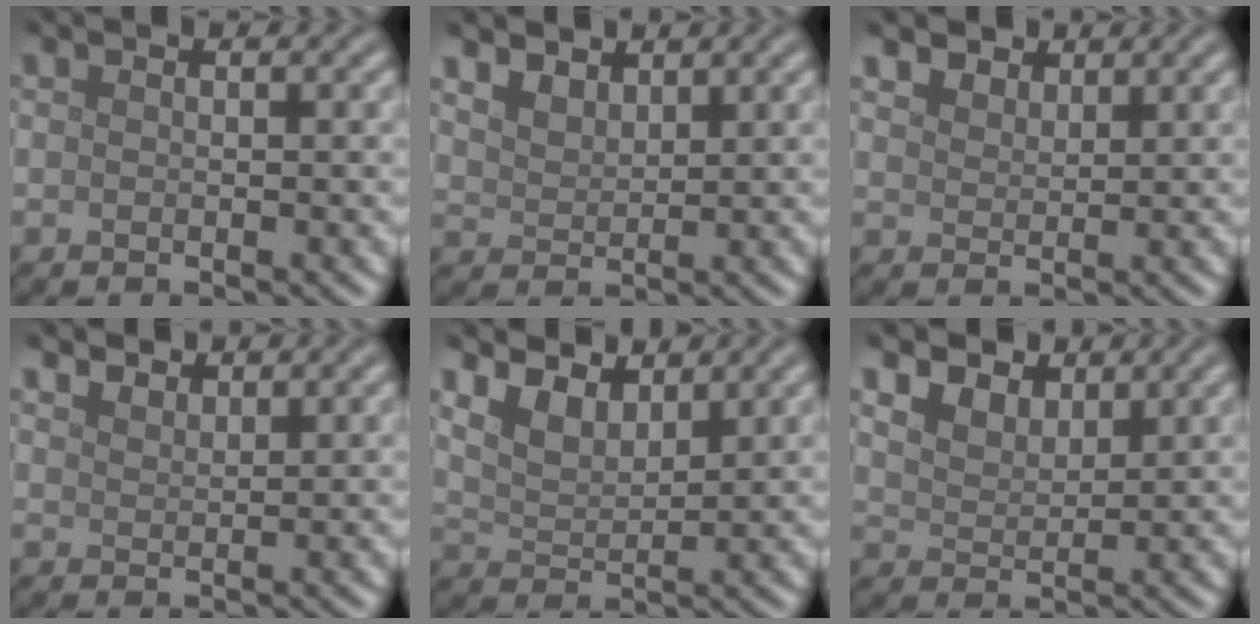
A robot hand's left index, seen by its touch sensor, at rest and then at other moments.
{"total": 3.5, "force": [2.7, 1.8, 1.3], "torque": [-0.041, 0.003, 0.053]}
{"total": 3.0, "force": [2.4, 1.5, 0.9], "torque": [-0.030, 0.000, 0.045]}
{"total": 2.6, "force": [2.4, 0.9, 0.7], "torque": [-0.016, -0.004, 0.042]}
{"total": 3.6, "force": [2.9, 1.3, 1.7], "torque": [-0.047, 0.002, 0.053]}
{"total": 4.5, "force": [3.5, 2.2, 1.7], "torque": [-0.056, 0.003, 0.055]}